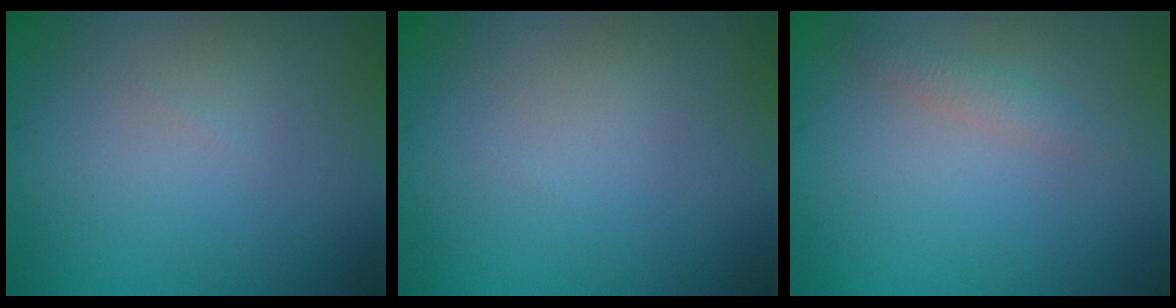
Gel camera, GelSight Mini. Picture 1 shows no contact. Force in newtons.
{"total": 0.0}
{"total": 1.2, "press": 1.2, "slide": 0.1}